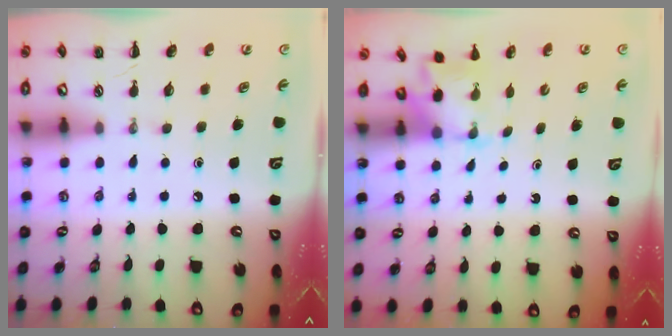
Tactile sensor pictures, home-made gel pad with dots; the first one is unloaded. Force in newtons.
{"total": 2.0, "press": 1.9, "slide": 0.6}